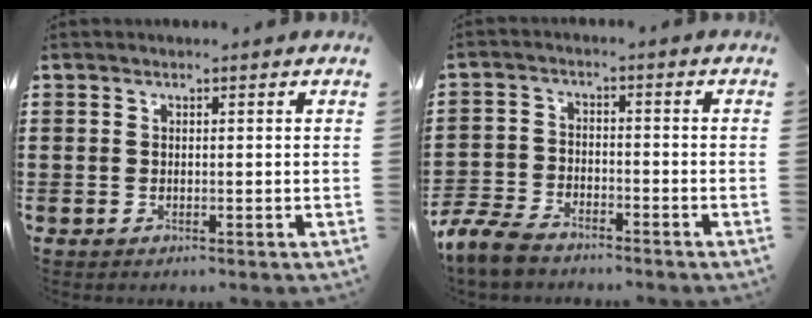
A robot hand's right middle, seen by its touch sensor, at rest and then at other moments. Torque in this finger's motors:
{"motor_torque": [0.17, -0.08, 0.30, 0.09]}